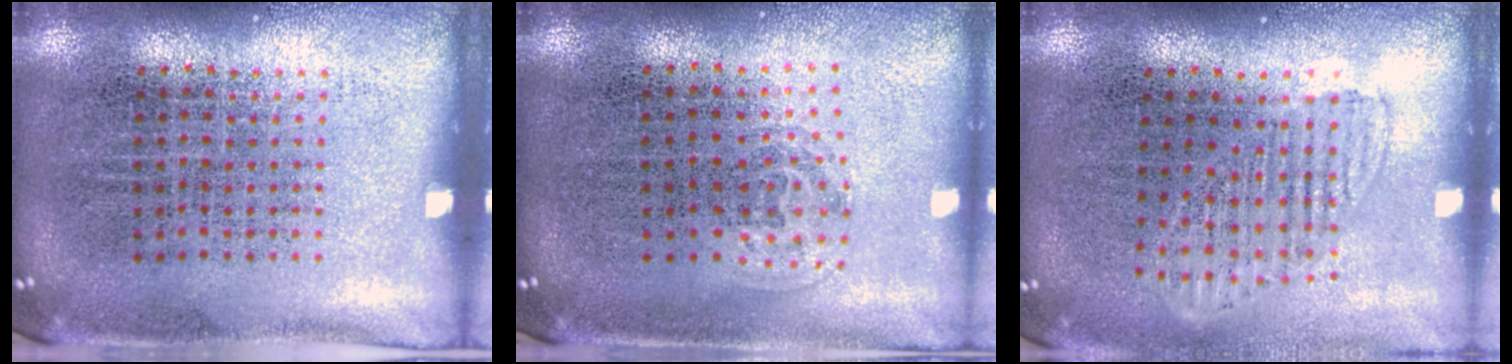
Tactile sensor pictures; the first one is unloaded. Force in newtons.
{"total": 1.0, "press": 0.6, "slide": 0.7}
{"total": 1.4, "press": 1.2, "slide": 0.7}